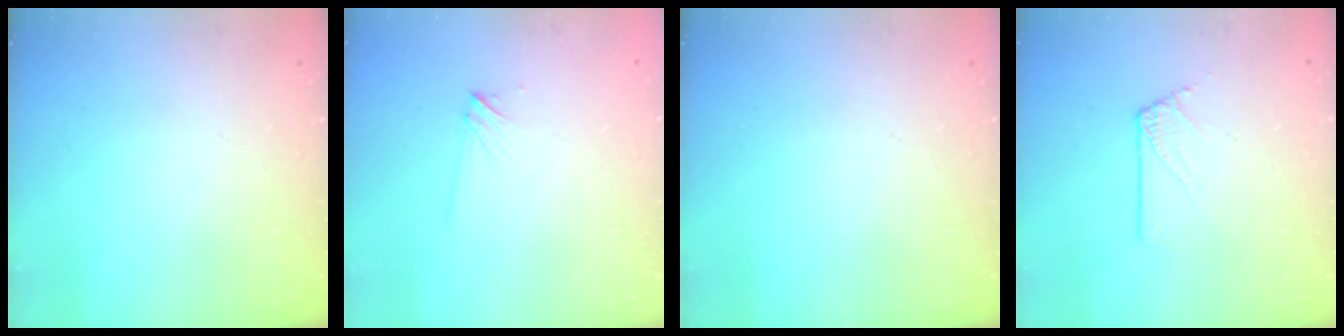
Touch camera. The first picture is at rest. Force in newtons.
{"total": 3.6, "press": 3.6, "slide": 0.4}
{"total": 0.0}
{"total": 3.0, "press": 2.9, "slide": 0.5}